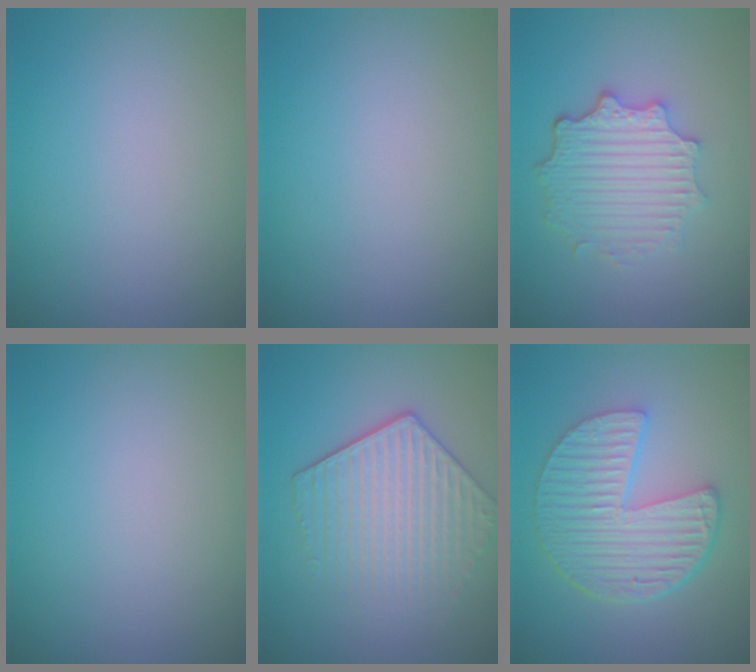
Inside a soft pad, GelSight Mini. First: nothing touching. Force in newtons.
{"total": 0.0}
{"total": 4.6, "press": 3.6, "slide": 2.8}
{"total": 0.0}
{"total": 4.6, "press": 3.8, "slide": 2.6}
{"total": 6.4, "press": 4.8, "slide": 4.2}